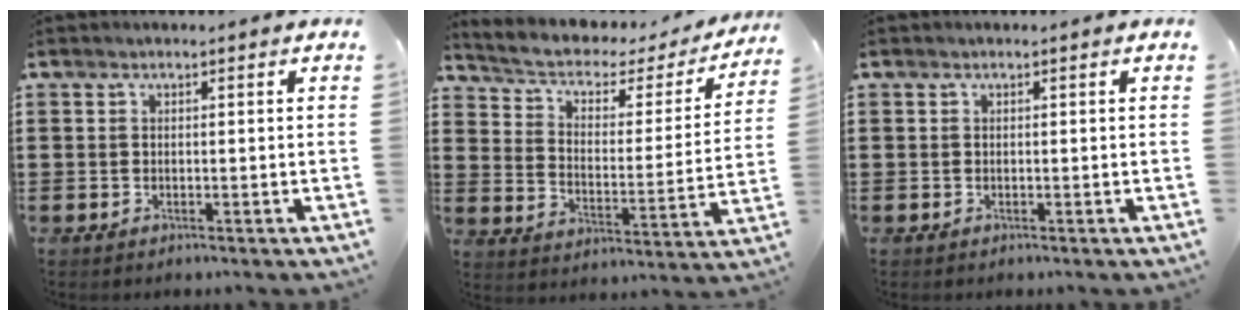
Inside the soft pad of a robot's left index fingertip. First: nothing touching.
{"total": 4.0, "force": [2.5, 2.2, 2.3], "torque": [-0.060, -0.017, 0.034]}
{"total": 0.0}